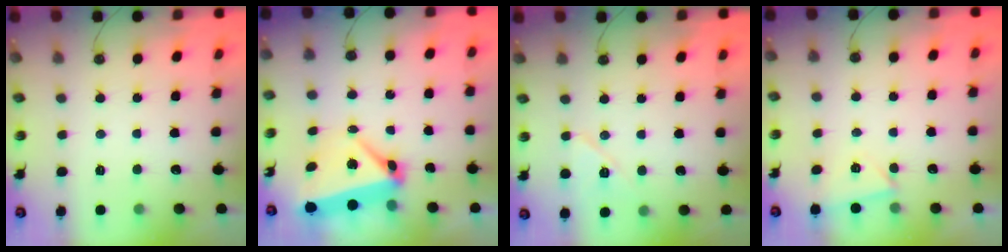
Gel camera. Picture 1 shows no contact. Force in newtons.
{"total": 7.2, "press": 7.2, "slide": 0.8}
{"total": 7.9, "press": 7.9, "slide": 0.8}
{"total": 2.9, "press": 2.8, "slide": 0.6}